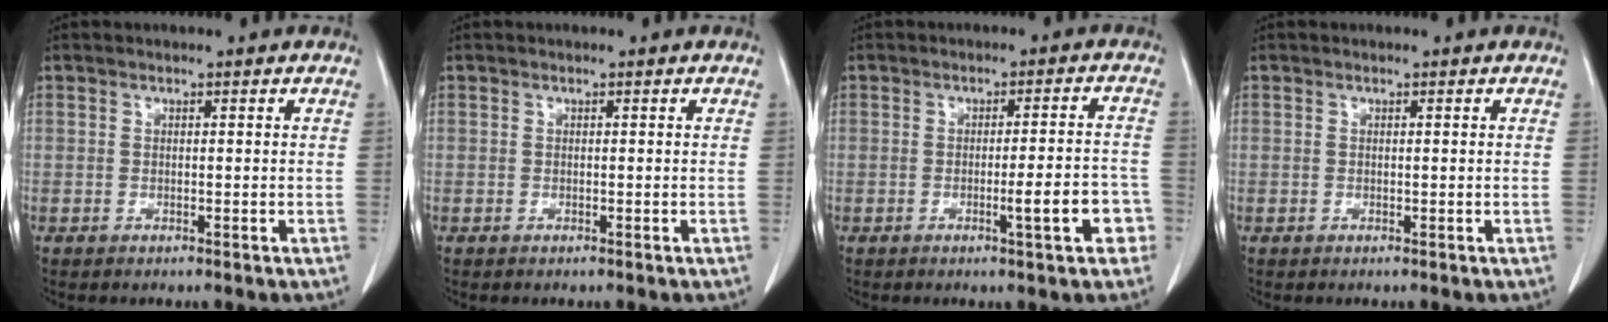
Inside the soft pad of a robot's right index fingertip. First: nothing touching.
{"total": 0.0}
{"total": 6.0, "force": [-2.5, 0.8, 5.4], "torque": [-0.070, 0.011, -0.029]}
{"total": 0.0}